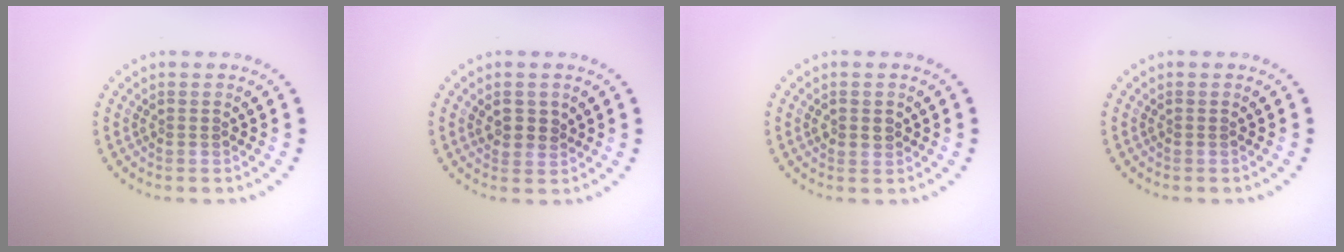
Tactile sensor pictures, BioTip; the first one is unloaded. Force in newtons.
{"total": 1.6, "press": 1.4, "slide": 0.8}
{"total": 1.4, "press": 1.4, "slide": 0.5}
{"total": 0.0}